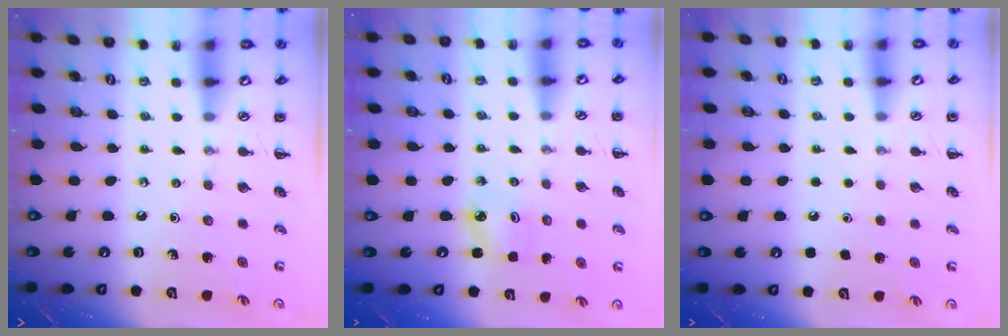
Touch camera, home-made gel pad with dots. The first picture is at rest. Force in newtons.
{"total": 2.3, "press": 2.3, "slide": 0.4}
{"total": 2.3, "press": 2.3, "slide": 0.1}